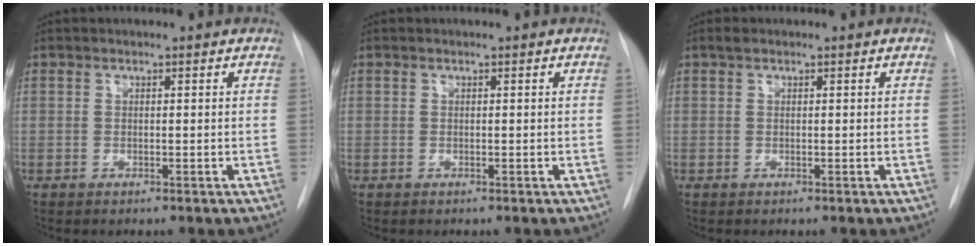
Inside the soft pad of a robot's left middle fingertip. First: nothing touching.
{"total": 0.0}
{"total": 0.7, "force": [0.5, 0.3, 0.3], "torque": [-0.006, 0.012, 0.008]}